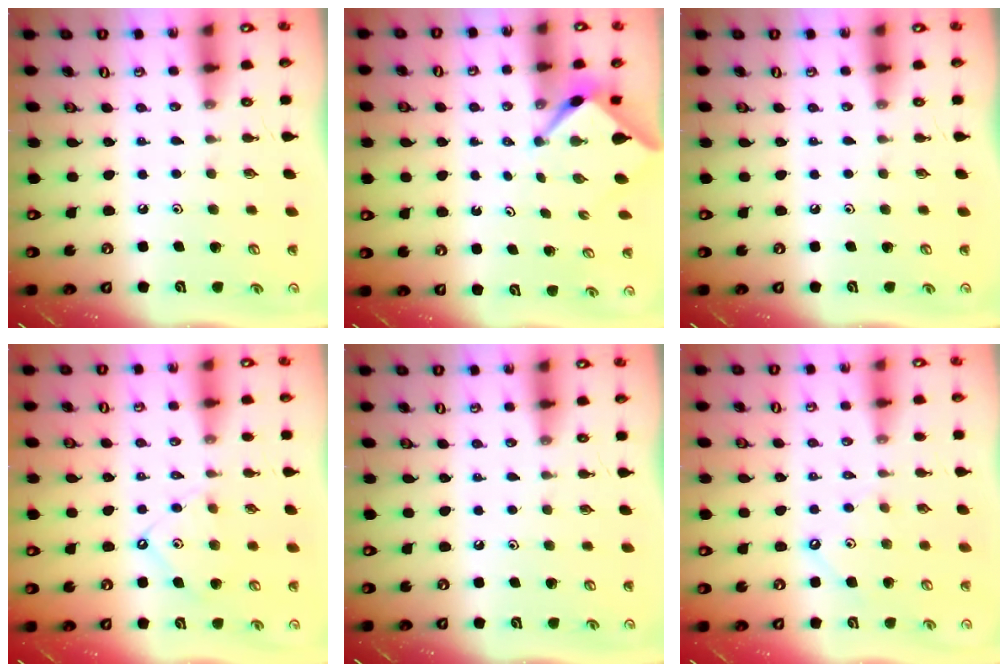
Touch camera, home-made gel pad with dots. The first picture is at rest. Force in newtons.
{"total": 2.4, "press": 2.4, "slide": 0.3}
{"total": 0.0}
{"total": 8.1, "press": 8.0, "slide": 0.9}
{"total": 0.0}
{"total": 1.7, "press": 1.6, "slide": 0.3}